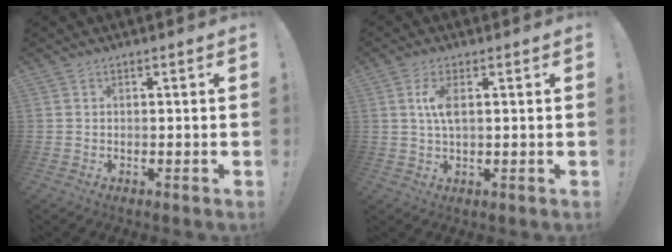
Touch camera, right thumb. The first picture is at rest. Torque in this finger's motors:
{"motor_torque": [0.25, 0.06, 0.23, 0.21, 0.04]}